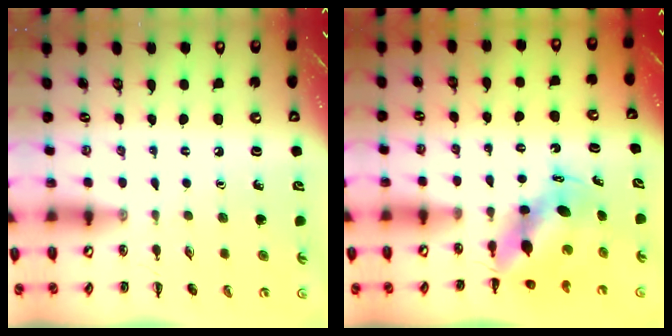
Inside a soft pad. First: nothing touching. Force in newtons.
{"total": 8.7, "press": 8.5, "slide": 1.5}